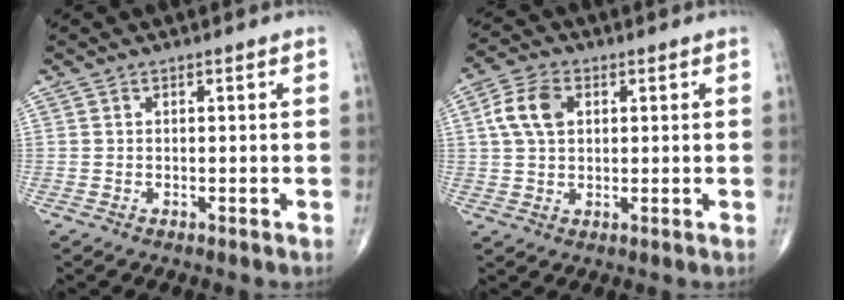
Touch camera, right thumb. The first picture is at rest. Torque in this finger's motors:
{"motor_torque": [0.01, 0.03, 0.05, -0.07, 0.06]}